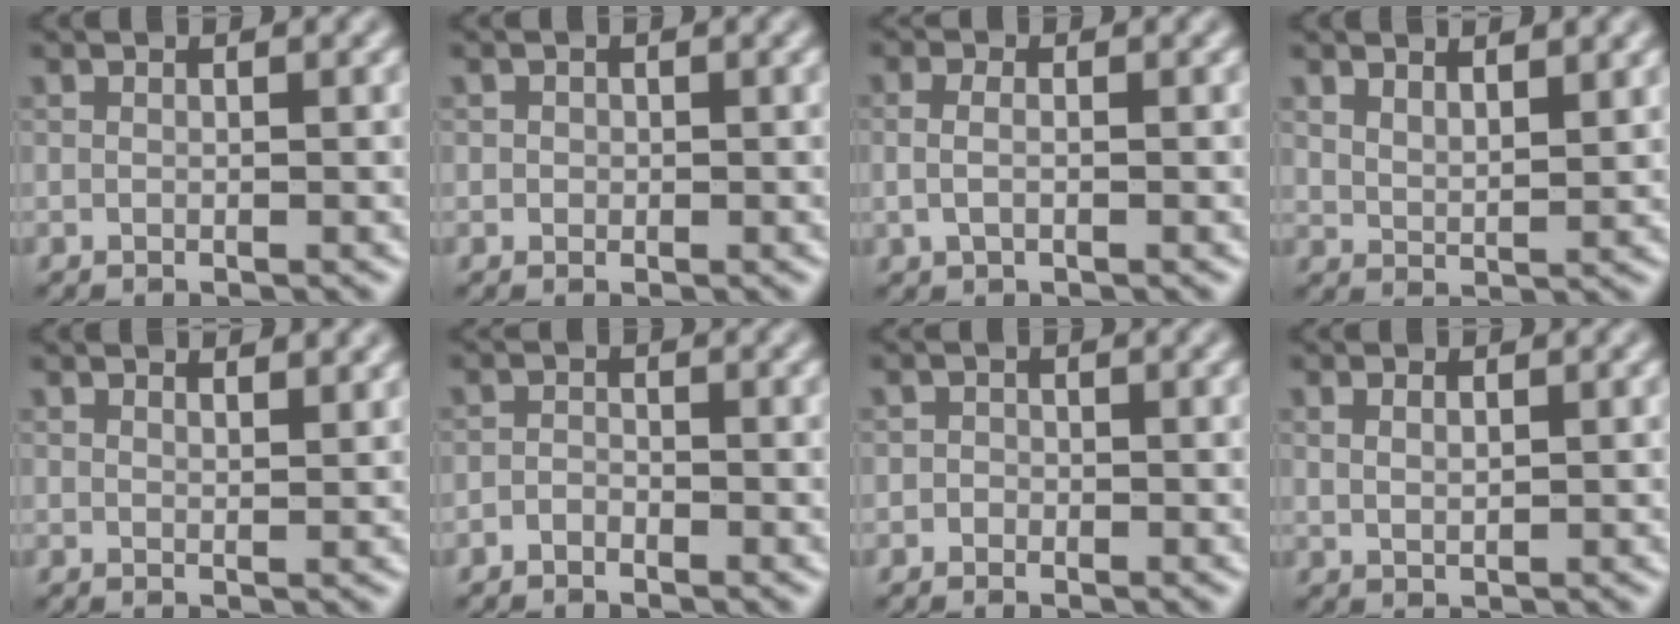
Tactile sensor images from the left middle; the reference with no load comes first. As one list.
[{"total": 0.6, "force": [0.0, 0.6, 0.1], "torque": [0.003, -0.004, -0.001]}, {"total": 1.5, "force": [-0.1, 0.9, 1.3], "torque": [-0.032, 0.000, -0.005]}, {"total": 2.5, "force": [2.1, 0.8, 1.2], "torque": [-0.021, -0.002, 0.038]}, {"total": 2.1, "force": [1.9, 0.5, 0.8], "torque": [-0.011, 0.003, 0.027]}, {"total": 1.0, "force": [-0.7, 0.5, 0.4], "torque": [-0.006, 0.002, -0.017]}, {"total": 0.9, "force": [-0.2, 0.8, 0.2], "torque": [0.007, -0.002, -0.011]}, {"total": 1.4, "force": [0.7, 0.7, 1.0], "torque": [-0.024, 0.000, 0.017]}]